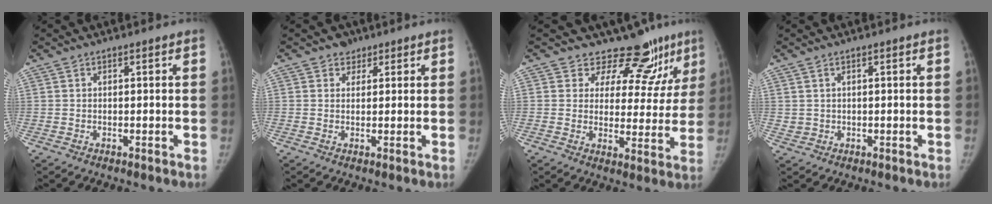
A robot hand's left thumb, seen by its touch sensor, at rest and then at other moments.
{"total": 2.2, "force": [1.5, 1.7, 0.1], "torque": [0.014, -0.005, 0.016]}
{"total": 12.1, "force": [10.2, 5.7, 3.1], "torque": [0.007, -0.071, 0.126]}
{"total": 1.4, "force": [0.8, 0.9, 0.8], "torque": [-0.012, -0.004, 0.019]}